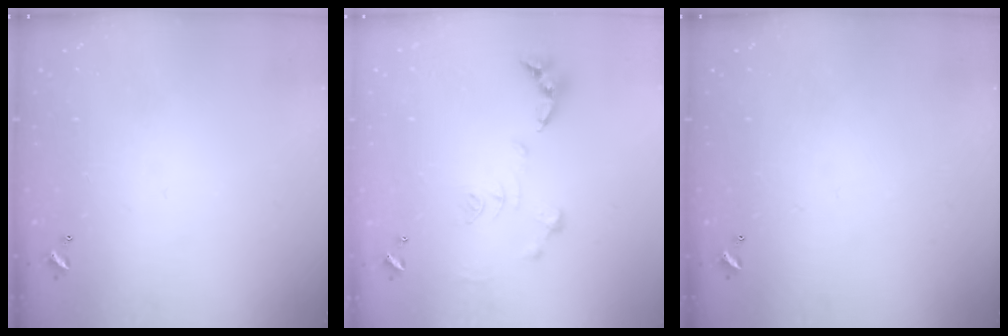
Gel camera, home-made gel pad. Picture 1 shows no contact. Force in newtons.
{"total": 1.1, "press": 1.0, "slide": 0.4}
{"total": 0.0}